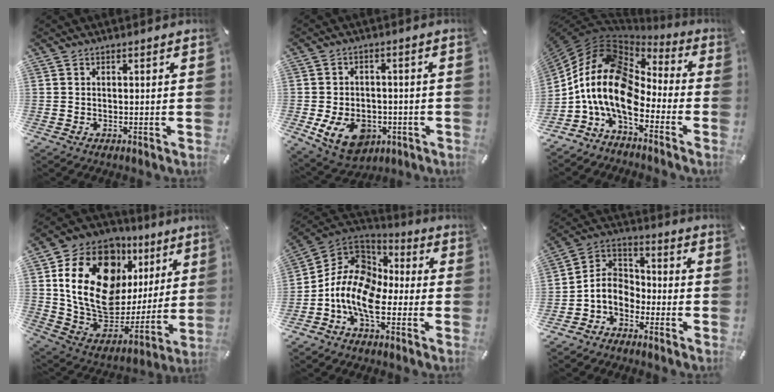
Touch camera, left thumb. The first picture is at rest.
{"total": 11.2, "force": [-3.9, 8.0, 6.8], "torque": [-0.134, 0.013, -0.068]}
{"total": 15.1, "force": [-4.6, 9.3, 11.0], "torque": [-0.257, -0.003, -0.092]}
{"total": 22.7, "force": [8.1, 16.0, 13.9], "torque": [-0.270, -0.053, 0.147]}
{"total": 12.3, "force": [-6.5, 7.4, 7.4], "torque": [-0.174, 0.012, -0.128]}
{"total": 7.4, "force": [-4.2, 5.5, 2.6], "torque": [-0.071, 0.018, -0.086]}